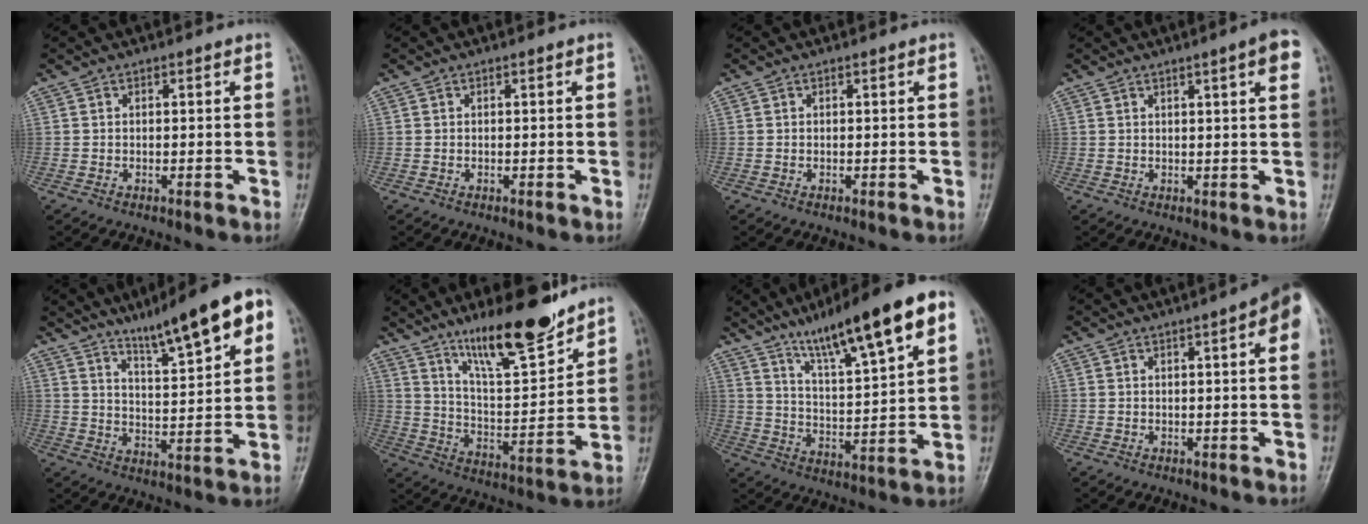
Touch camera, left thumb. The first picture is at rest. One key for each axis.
{"total": 0.0}
{"total": 0.0}
{"total": 5.1, "fx": 2.5, "fy": 0.4, "fz": 4.4, "tx": -0.054, "ty": -0.002, "tz": 0.031}
{"total": 14.7, "fx": 8.9, "fy": 2.7, "fz": 11.4, "tx": -0.152, "ty": -0.033, "tz": 0.141}
{"total": 16.3, "fx": 12.2, "fy": 3.8, "fz": 10.2, "tx": -0.141, "ty": -0.082, "tz": 0.213}
{"total": 19.5, "fx": 11.3, "fy": 3.3, "fz": 15.5, "tx": -0.224, "ty": -0.032, "tz": 0.187}
{"total": 7.8, "fx": 2.8, "fy": 1.2, "fz": 7.2, "tx": -0.080, "ty": 0.003, "tz": 0.026}